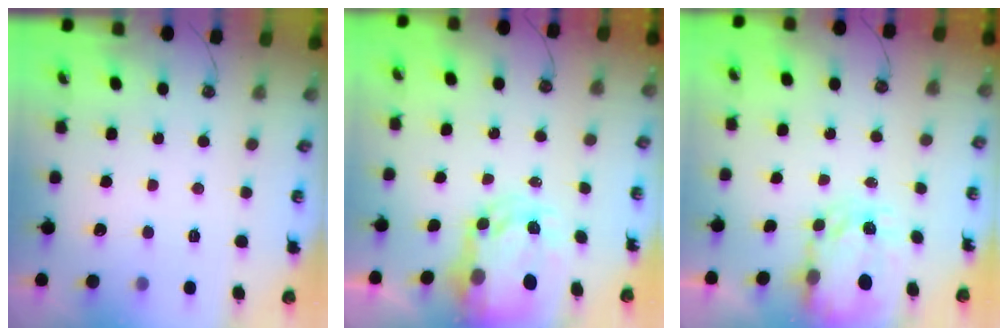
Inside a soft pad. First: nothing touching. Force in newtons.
{"total": 6.0, "press": 5.9, "slide": 0.5}
{"total": 4.0, "press": 4.0, "slide": 0.2}